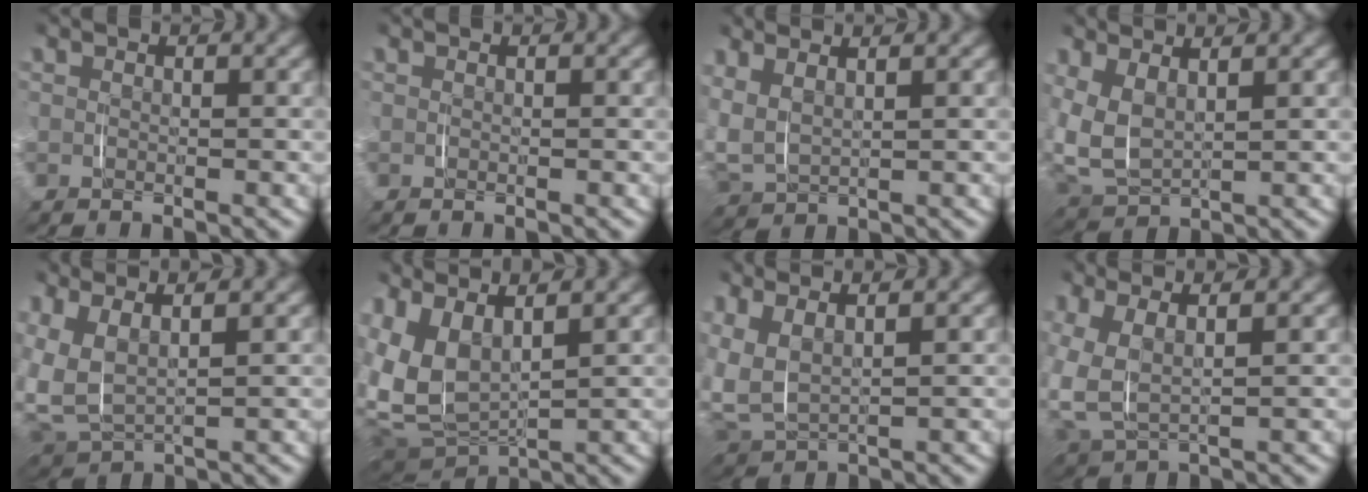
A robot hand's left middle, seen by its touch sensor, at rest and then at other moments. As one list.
[{"total": 0.0}, {"total": 6.6, "force": [1.2, 5.4, 3.6], "torque": [-0.130, -0.018, 0.021]}, {"total": 7.7, "force": [0.7, 6.7, 3.9], "torque": [-0.141, -0.029, 0.016]}, {"total": 9.0, "force": [0.8, 7.6, 4.8], "torque": [-0.164, -0.027, 0.015]}, {"total": 11.2, "force": [0.4, 8.8, 6.9], "torque": [-0.196, -0.024, 0.000]}, {"total": 8.1, "force": [1.0, 6.7, 4.3], "torque": [-0.154, -0.024, 0.018]}, {"total": 8.2, "force": [0.6, 6.7, 4.8], "torque": [-0.152, -0.021, 0.013]}]